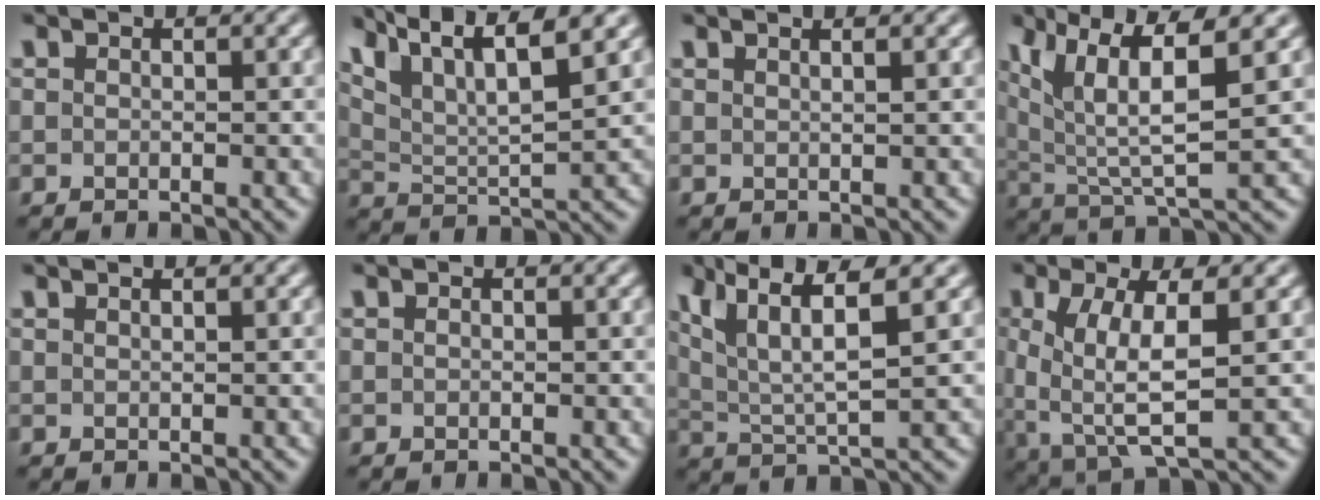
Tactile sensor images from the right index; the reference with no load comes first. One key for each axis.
{"total": 7.9, "fx": 3.9, "fy": 3.9, "fz": 5.7, "tx": -0.102, "ty": -0.008, "tz": 0.070}
{"total": 1.5, "fx": 0.8, "fy": -1.1, "fz": 0.5, "tx": -0.001, "ty": -0.001, "tz": 0.020}
{"total": 8.6, "fx": 2.8, "fy": 4.2, "fz": 6.9, "tx": -0.129, "ty": -0.011, "tz": 0.057}
{"total": 0.9, "fx": 0.5, "fy": -0.8, "fz": 0.1, "tx": 0.003, "ty": 0.000, "tz": 0.013}
{"total": 0.0}
{"total": 6.8, "fx": 2.9, "fy": 2.9, "fz": 5.3, "tx": -0.105, "ty": -0.015, "tz": 0.062}
{"total": 6.2, "fx": -0.2, "fy": 2.9, "fz": 5.5, "tx": -0.113, "ty": -0.034, "tz": 0.021}